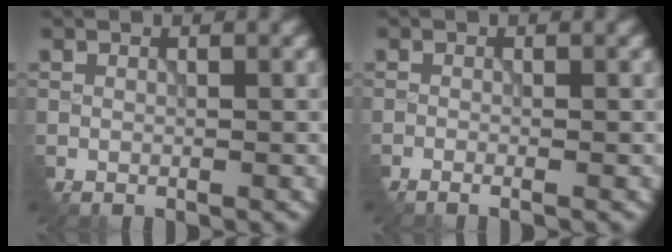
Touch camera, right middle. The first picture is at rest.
{"total": 1.5, "force": [-1.0, 0.4, 1.0], "torque": [-0.020, -0.002, -0.017]}